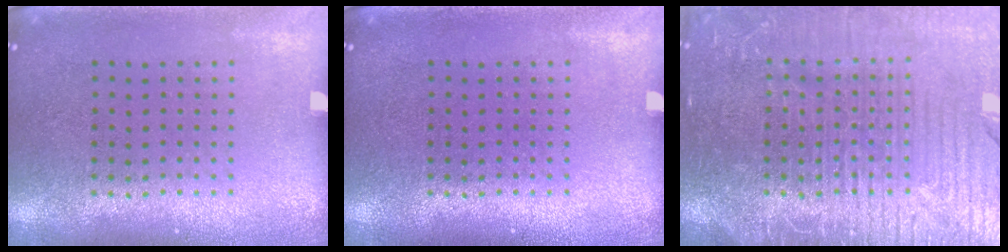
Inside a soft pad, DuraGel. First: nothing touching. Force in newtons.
{"total": 0.0}
{"total": 7.2, "press": 7.1, "slide": 0.9}